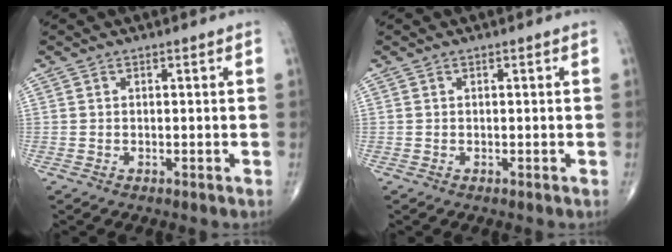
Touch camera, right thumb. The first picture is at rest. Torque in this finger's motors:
{"motor_torque": [0.00, 0.00, -0.07, 0.06, 0.00]}